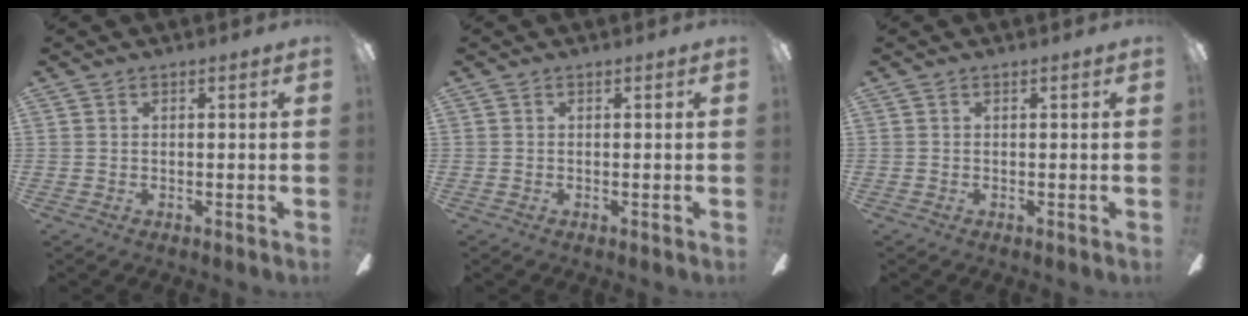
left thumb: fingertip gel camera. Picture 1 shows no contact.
{"total": 0.0}
{"total": 0.0}